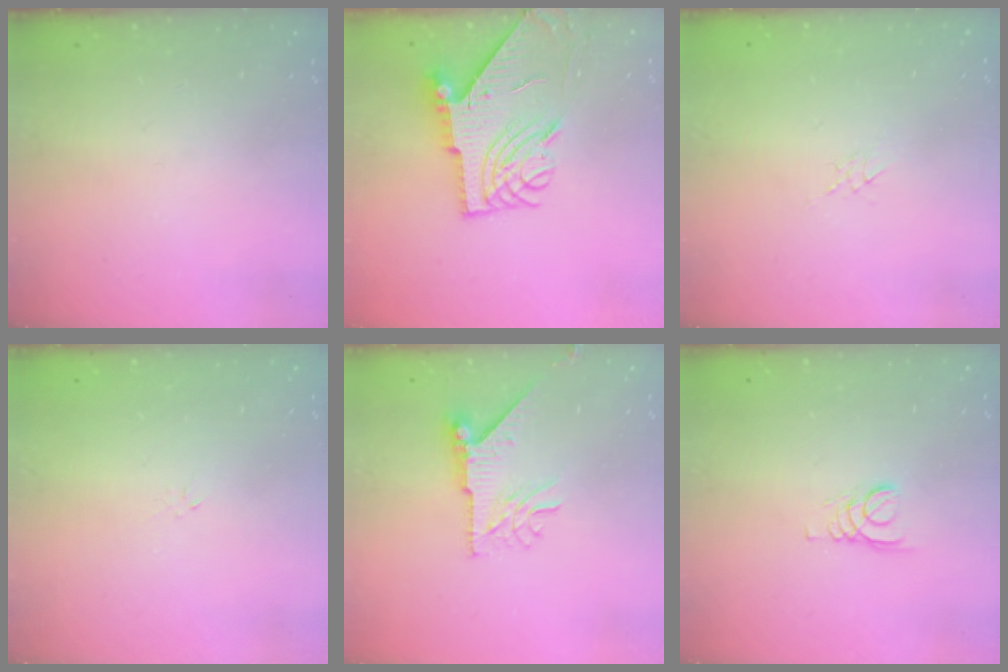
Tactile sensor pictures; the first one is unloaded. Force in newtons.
{"total": 9.2, "press": 9.1, "slide": 1.3}
{"total": 2.2, "press": 2.2, "slide": 0.4}
{"total": 0.0}
{"total": 9.4, "press": 9.3, "slide": 1.3}
{"total": 2.1, "press": 2.1, "slide": 0.1}